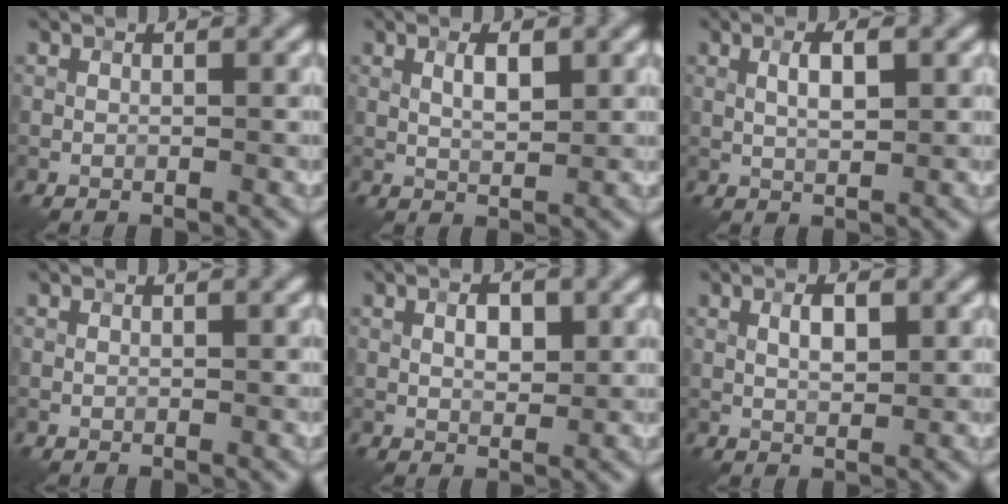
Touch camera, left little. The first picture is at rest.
{"total": 2.1, "force": [0.8, 0.7, 1.9], "torque": [-0.036, -0.001, 0.015]}
{"total": 2.5, "force": [0.6, 0.7, 2.3], "torque": [-0.045, 0.002, 0.011]}
{"total": 0.0}
{"total": 2.3, "force": [0.5, 1.1, 1.9], "torque": [-0.029, 0.001, 0.008]}
{"total": 2.3, "force": [0.7, 0.9, 2.0], "torque": [-0.036, 0.000, 0.012]}